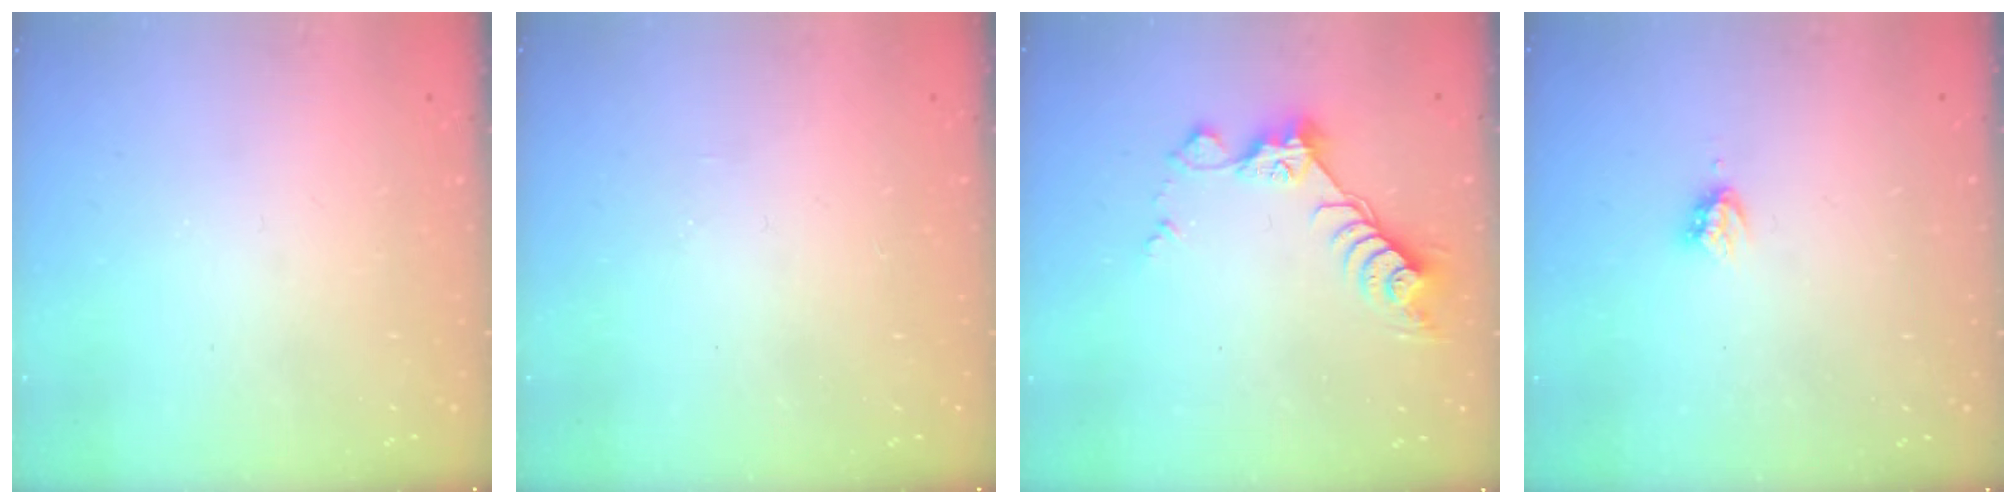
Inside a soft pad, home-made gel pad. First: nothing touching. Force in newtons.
{"total": 1.2, "press": 1.2, "slide": 0.3}
{"total": 8.7, "press": 8.7, "slide": 0.5}
{"total": 3.6, "press": 3.6, "slide": 0.2}